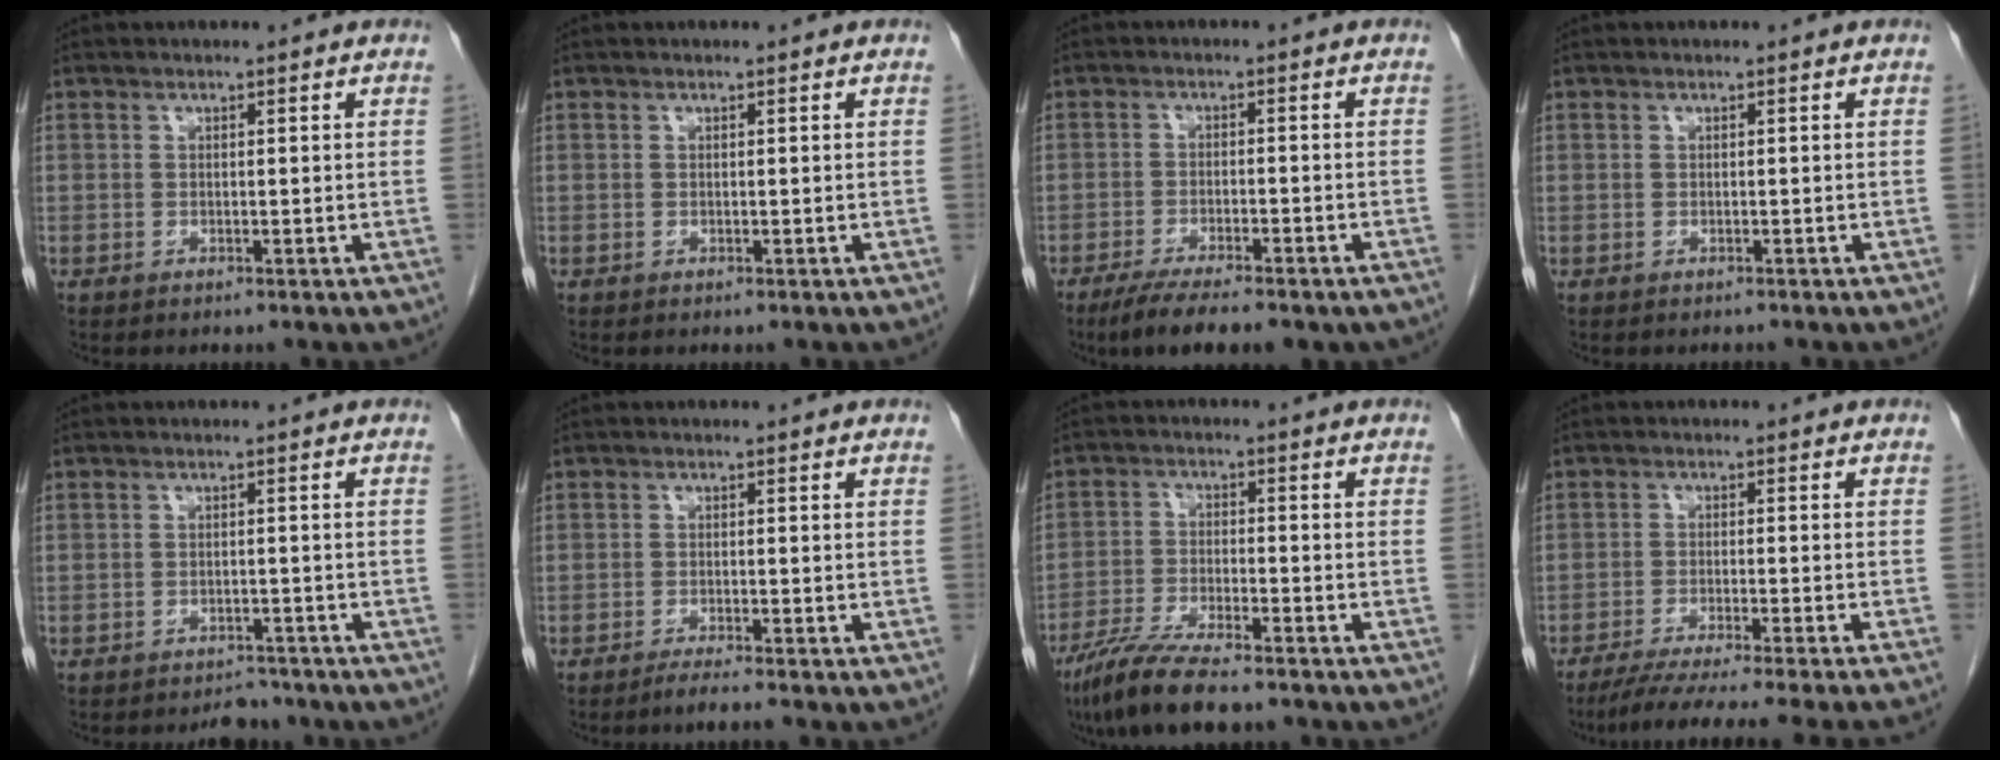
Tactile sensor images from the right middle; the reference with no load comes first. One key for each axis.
{"total": 0.0}
{"total": 10.8, "fx": -8.3, "fy": 2.4, "fz": 6.5, "tx": -0.090, "ty": -0.014, "tz": -0.118}
{"total": 0.6, "fx": -0.4, "fy": 0.3, "fz": -0.1, "tx": -0.005, "ty": 0.002, "tz": -0.009}
{"total": 3.4, "fx": -3.1, "fy": 1.4, "fz": 0.3, "tx": -0.004, "ty": 0.003, "tz": -0.045}
{"total": 2.5, "fx": -2.1, "fy": -0.5, "fz": 1.2, "tx": -0.026, "ty": -0.005, "tz": -0.040}
{"total": 10.5, "fx": -8.3, "fy": 1.6, "fz": 6.2, "tx": -0.107, "ty": -0.026, "tz": -0.142}
{"total": 15.4, "fx": -13.4, "fy": -1.9, "fz": 7.4, "tx": -0.093, "ty": -0.045, "tz": -0.198}